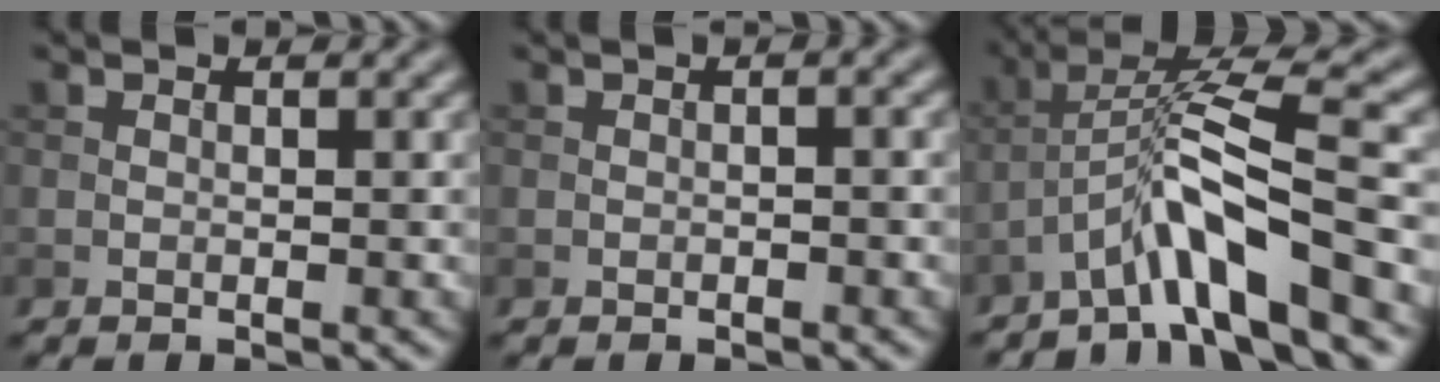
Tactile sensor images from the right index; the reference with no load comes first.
{"total": 0.8, "force": [-0.1, 0.2, 0.8], "torque": [-0.012, 0.001, -0.002]}
{"total": 7.3, "force": [-3.8, 1.0, 6.1], "torque": [-0.107, 0.019, -0.076]}